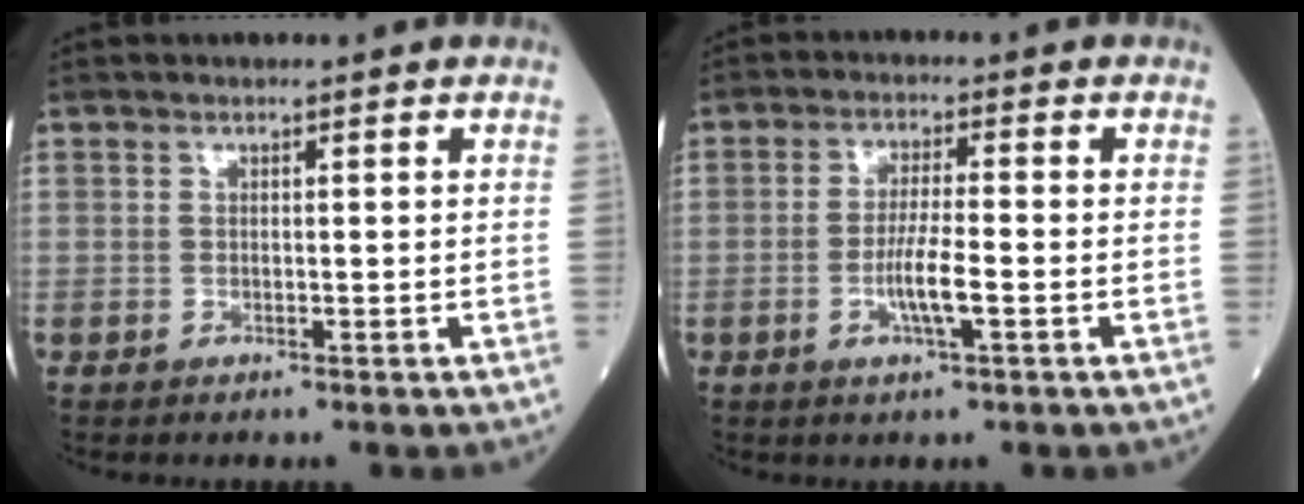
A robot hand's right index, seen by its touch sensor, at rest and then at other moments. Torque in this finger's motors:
{"motor_torque": [0.85, 0.04, 0.39, 0.11]}